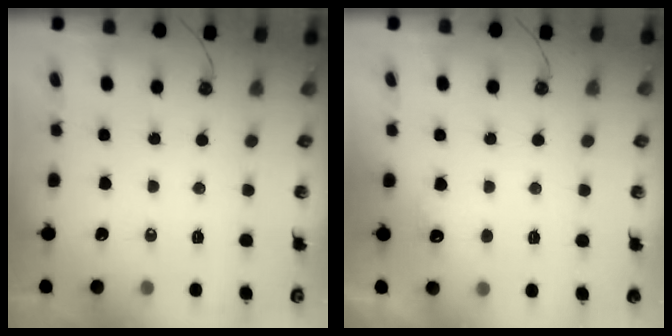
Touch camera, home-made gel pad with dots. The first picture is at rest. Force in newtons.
{"total": 3.7, "press": 3.6, "slide": 1.0}